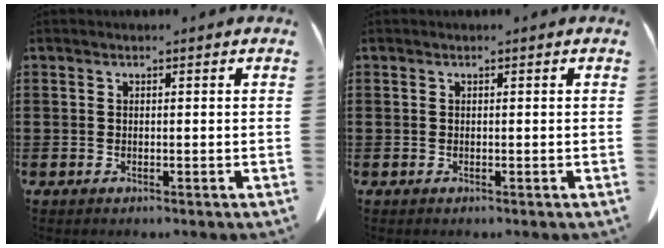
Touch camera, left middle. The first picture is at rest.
{"total": 0.0}